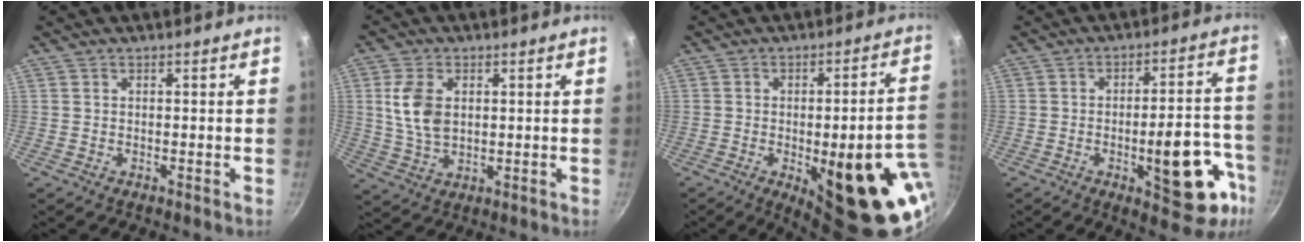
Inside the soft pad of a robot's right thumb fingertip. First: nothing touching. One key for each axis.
{"total": 8.4, "fx": 1.7, "fy": 5.3, "fz": 6.3, "tx": -0.118, "ty": -0.009, "tz": 0.034}
{"total": 24.3, "fx": -6.2, "fy": 8.2, "fz": 22.0, "tx": -0.229, "ty": 0.005, "tz": -0.067}
{"total": 17.0, "fx": -6.7, "fy": 6.7, "fz": 14.1, "tx": -0.131, "ty": 0.039, "tz": -0.084}